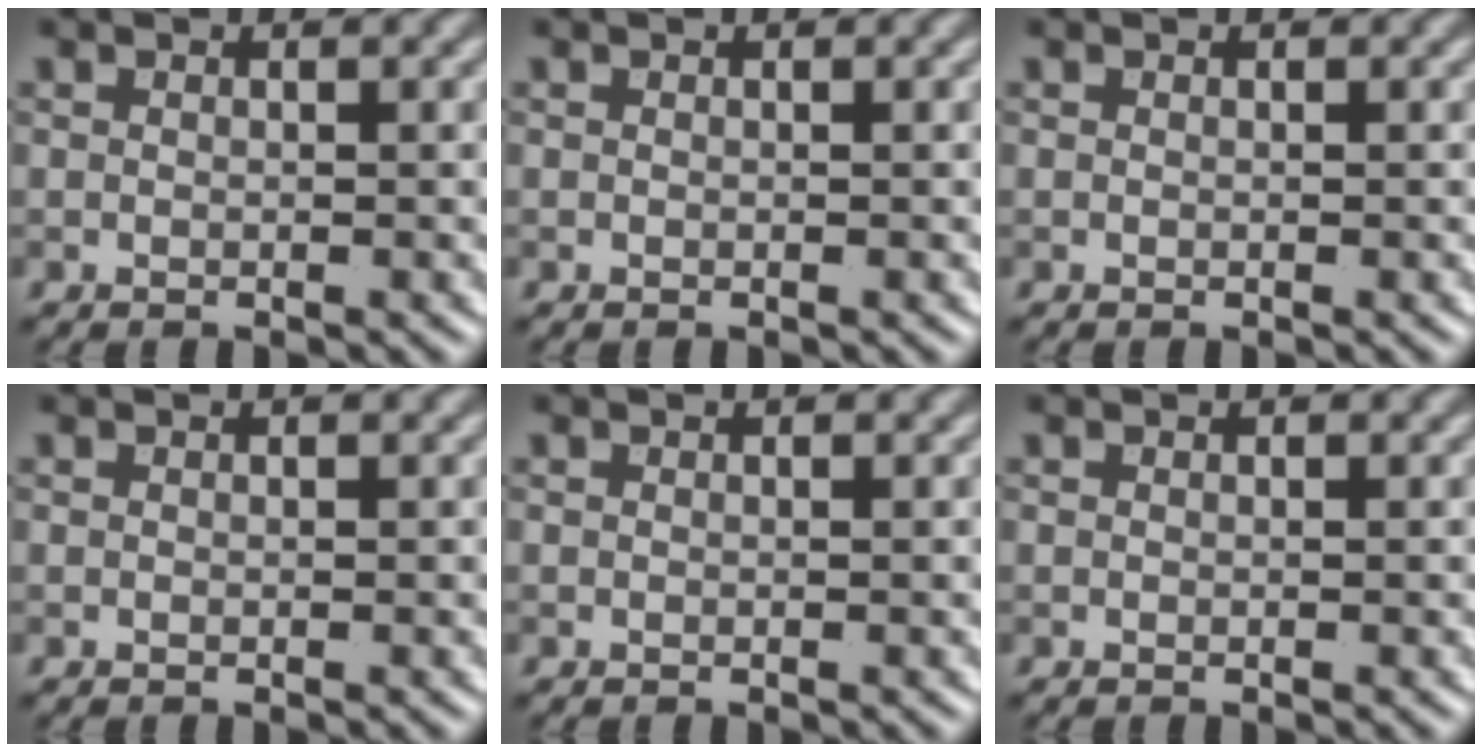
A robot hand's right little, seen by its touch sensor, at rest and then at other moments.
{"total": 0.0}
{"total": 0.0}
{"total": 0.0}
{"total": 0.0}
{"total": 0.0}